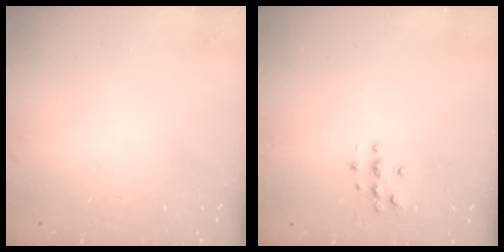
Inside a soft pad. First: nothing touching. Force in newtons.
{"total": 2.8, "press": 2.8, "slide": 0.3}